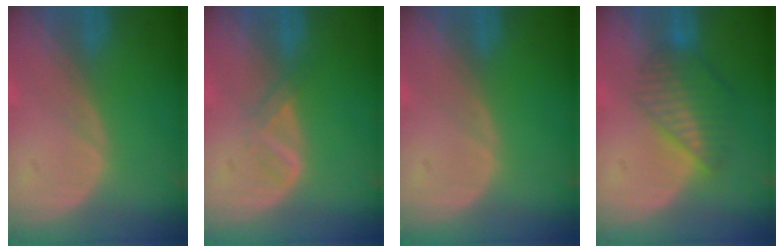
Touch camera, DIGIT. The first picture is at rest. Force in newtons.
{"total": 2.1, "press": 2.1, "slide": 0.2}
{"total": 0.0}
{"total": 7.0, "press": 6.0, "slide": 3.5}